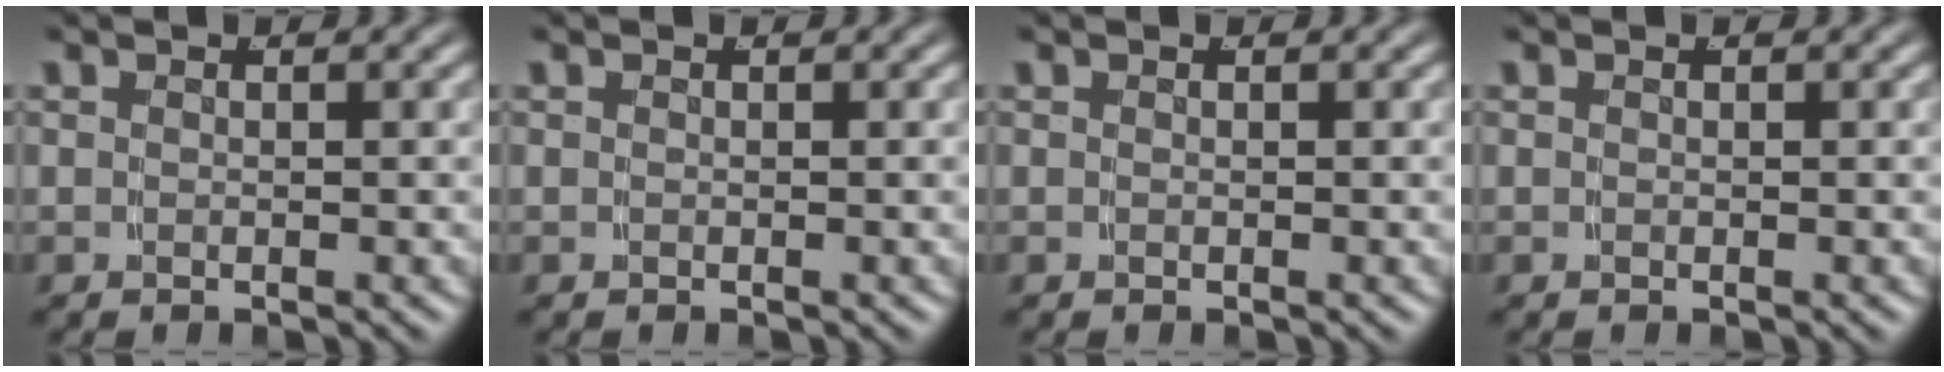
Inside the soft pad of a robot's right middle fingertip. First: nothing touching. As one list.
[{"total": 0.0}, {"total": 0.0}, {"total": 0.0}]